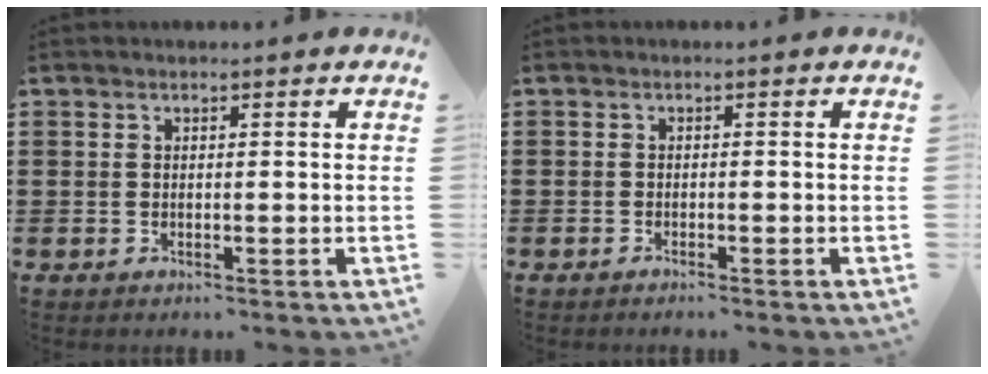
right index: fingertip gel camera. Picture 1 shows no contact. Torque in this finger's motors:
{"motor_torque": [-0.52, 1.27, -1.05, -0.09]}